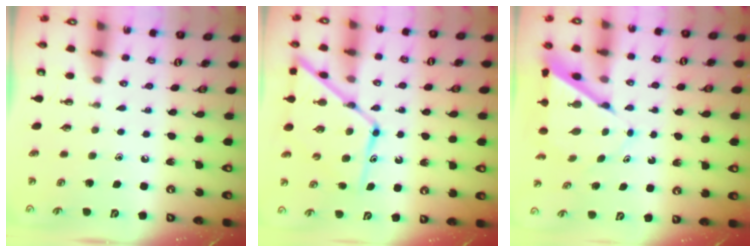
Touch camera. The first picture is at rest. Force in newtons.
{"total": 15.5, "press": 15.4, "slide": 1.5}
{"total": 7.2, "press": 7.2, "slide": 0.7}